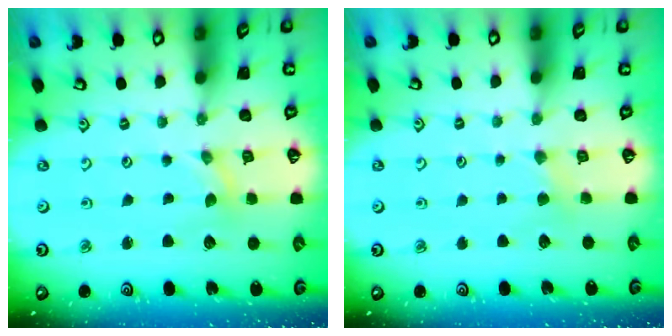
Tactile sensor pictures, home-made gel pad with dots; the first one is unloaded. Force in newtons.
{"total": 2.1, "press": 2.1, "slide": 0.3}